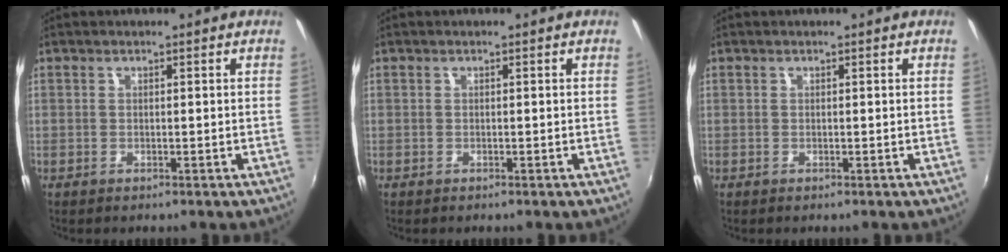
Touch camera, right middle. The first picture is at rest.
{"total": 0.0}
{"total": 0.0}